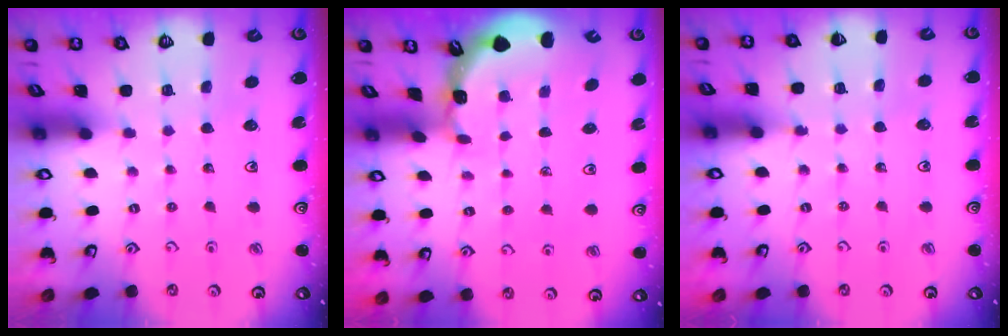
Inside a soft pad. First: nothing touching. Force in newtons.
{"total": 1.8, "press": 1.8, "slide": 0.1}
{"total": 4.2, "press": 4.0, "slide": 1.4}